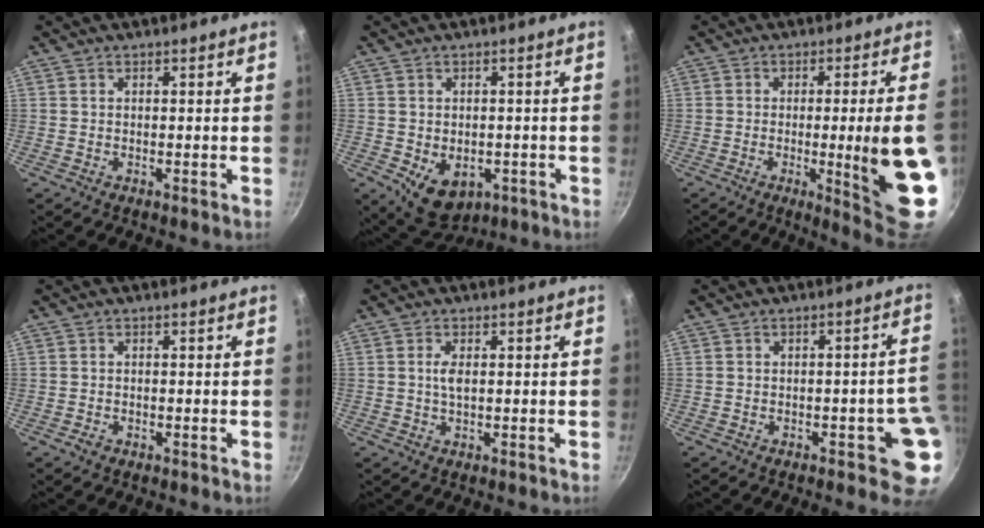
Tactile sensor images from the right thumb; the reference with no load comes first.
{"total": 8.1, "force": [-2.1, 5.8, 5.2], "torque": [-0.053, -0.004, -0.013]}
{"total": 15.5, "force": [-2.4, 1.4, 15.3], "torque": [-0.194, -0.008, -0.022]}
{"total": 1.0, "force": [-0.5, 0.6, 0.6], "torque": [-0.013, 0.002, -0.011]}
{"total": 2.3, "force": [0.3, 1.0, 2.0], "torque": [-0.042, 0.001, 0.006]}
{"total": 6.2, "force": [-1.7, 2.7, 5.3], "torque": [-0.020, 0.026, -0.018]}